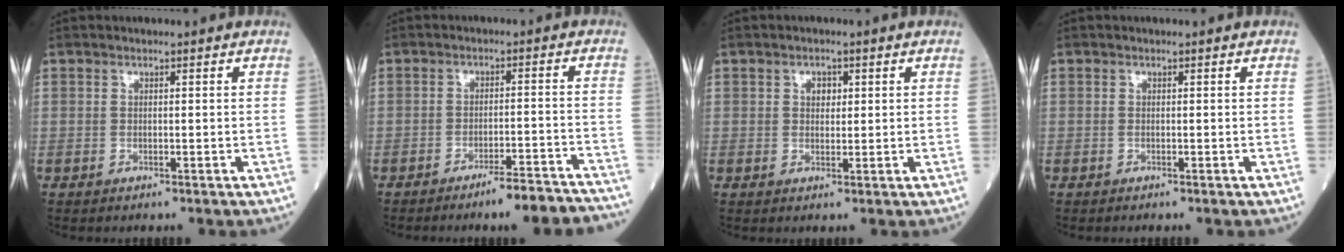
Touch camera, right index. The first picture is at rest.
{"total": 8.4, "force": [-7.4, 0.3, 4.0], "torque": [-0.036, 0.007, -0.109]}
{"total": 2.0, "force": [0.7, 1.4, 1.3], "torque": [-0.017, 0.002, 0.009]}
{"total": 0.0}